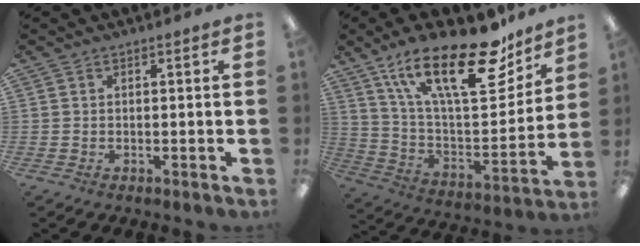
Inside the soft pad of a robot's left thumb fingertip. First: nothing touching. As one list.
[{"total": 26.6, "force": [16.9, 9.9, 18.0], "torque": [-0.279, -0.094, 0.287]}]